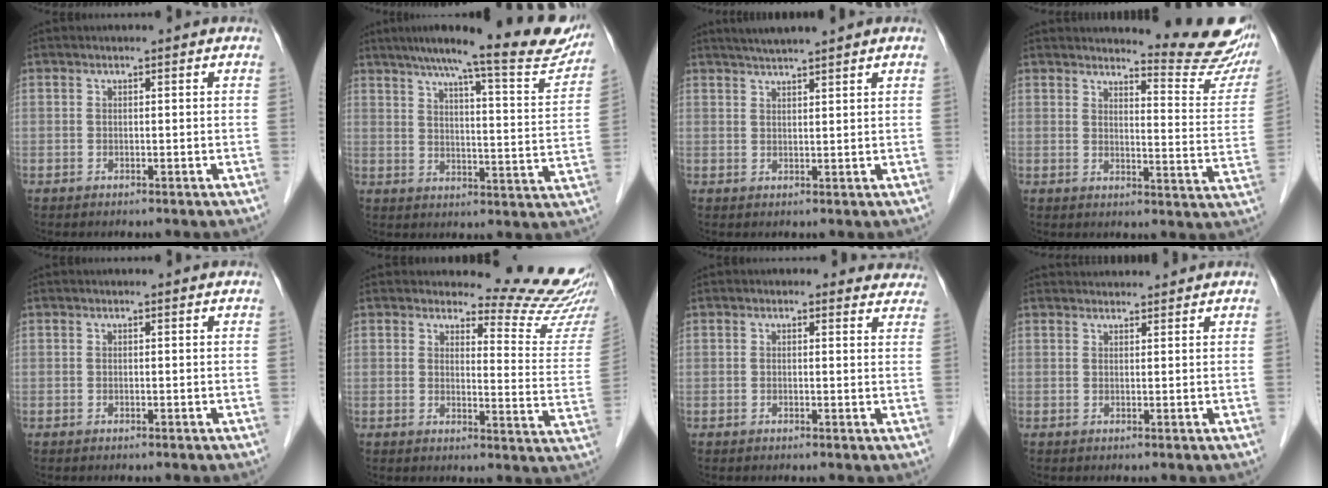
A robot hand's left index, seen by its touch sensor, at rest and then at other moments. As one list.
[{"total": 20.5, "force": [17.5, 2.0, 10.5], "torque": [-0.143, -0.020, 0.216]}, {"total": 4.8, "force": [4.2, -0.3, 2.4], "torque": [-0.041, 0.022, 0.070]}, {"total": 12.8, "force": [12.4, 0.5, 3.0], "torque": [-0.026, -0.090, 0.129]}, {"total": 0.0}, {"total": 13.3, "force": [13.1, 0.2, 2.2], "torque": [-0.017, -0.123, 0.129]}, {"total": 4.2, "force": [3.7, 1.8, 0.4], "torque": [0.017, -0.004, 0.017]}, {"total": 5.0, "force": [4.8, 1.0, 0.8], "torque": [-0.009, 0.034, 0.066]}]